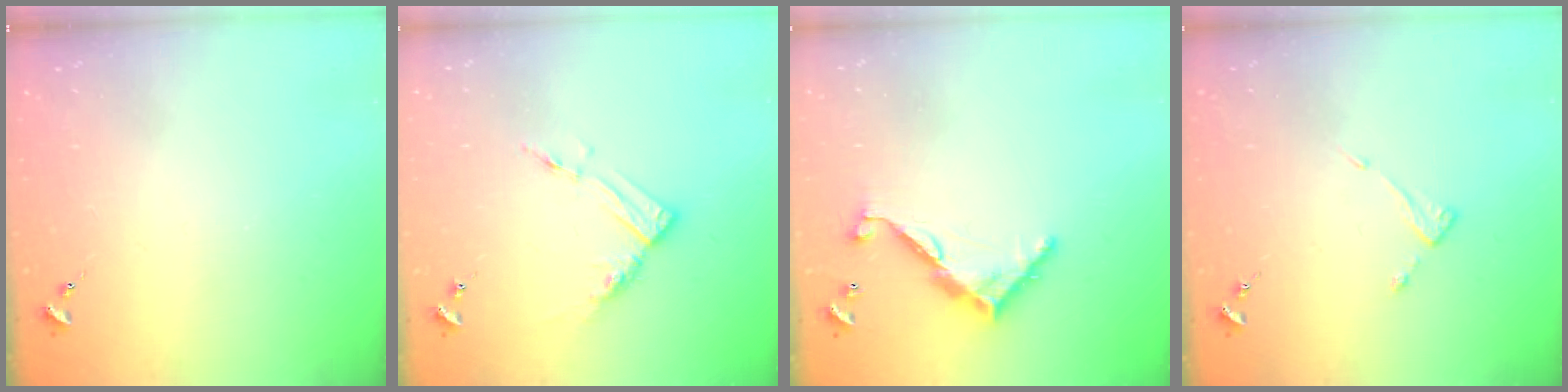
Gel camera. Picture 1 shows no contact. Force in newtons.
{"total": 8.8, "press": 8.8, "slide": 0.6}
{"total": 8.9, "press": 8.9, "slide": 0.6}
{"total": 3.8, "press": 3.7, "slide": 0.4}